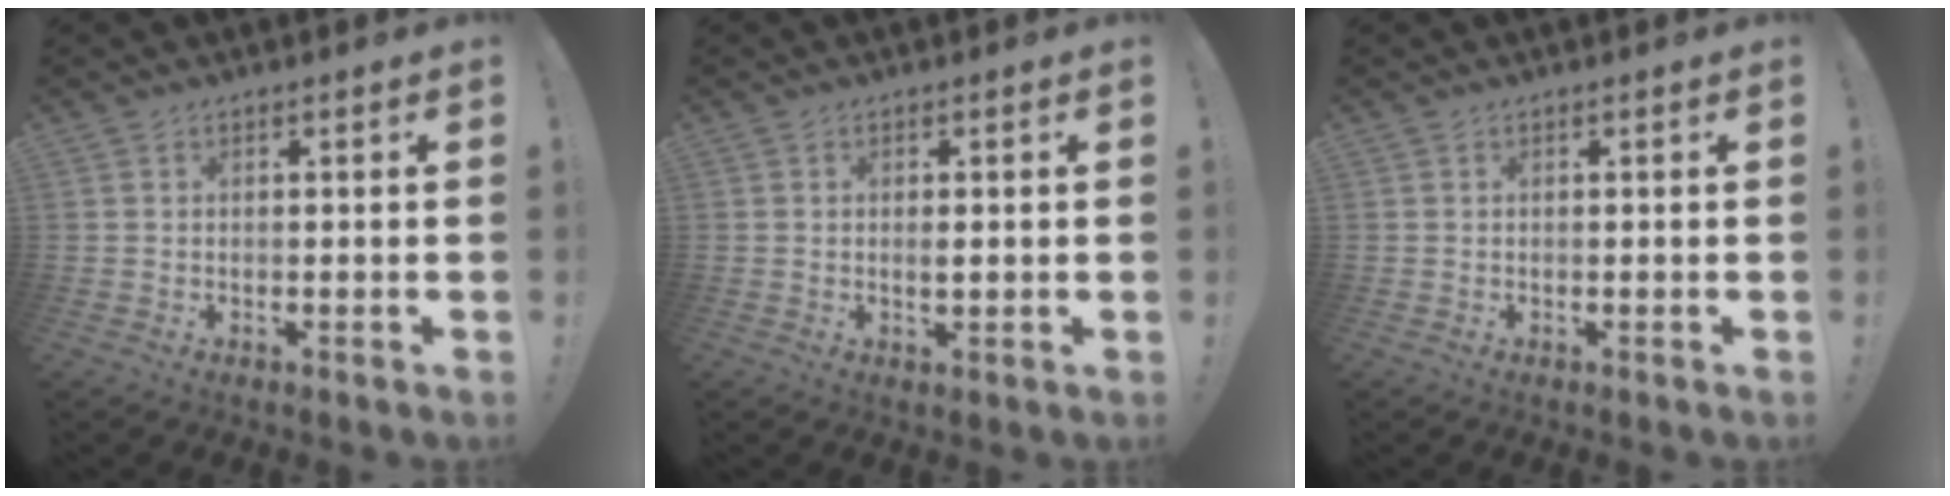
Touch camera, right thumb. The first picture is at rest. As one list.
[{"total": 1.5, "force": [0.0, 0.5, 1.4], "torque": [-0.012, -0.006, -0.003]}, {"total": 0.0}]